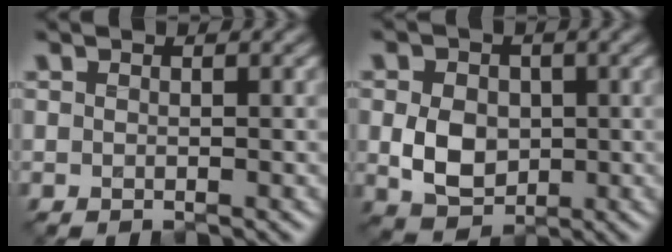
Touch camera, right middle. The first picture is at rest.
{"total": 4.5, "force": [-0.3, 3.5, 2.7], "torque": [-0.056, -0.006, -0.007]}